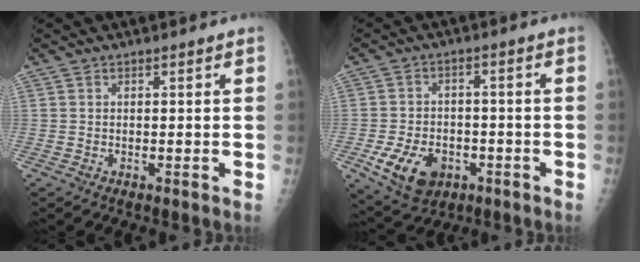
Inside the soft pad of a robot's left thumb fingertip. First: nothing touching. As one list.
[{"total": 10.4, "force": [-4.2, 7.3, 6.1], "torque": [-0.094, 0.017, -0.060]}]